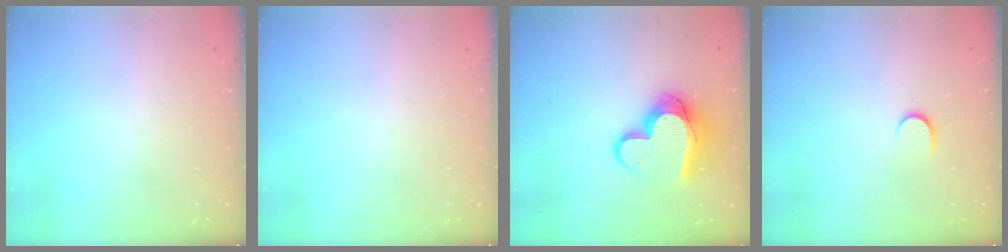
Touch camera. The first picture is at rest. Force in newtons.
{"total": 0.0}
{"total": 14.5, "press": 14.5, "slide": 1.2}
{"total": 3.8, "press": 3.8, "slide": 0.4}